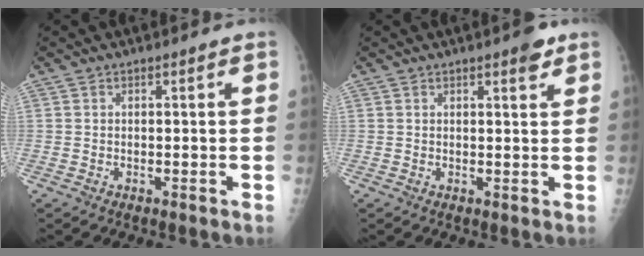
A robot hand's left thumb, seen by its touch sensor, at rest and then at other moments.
{"total": 3.0, "force": [2.0, 0.9, 2.1], "torque": [-0.020, -0.008, 0.022]}